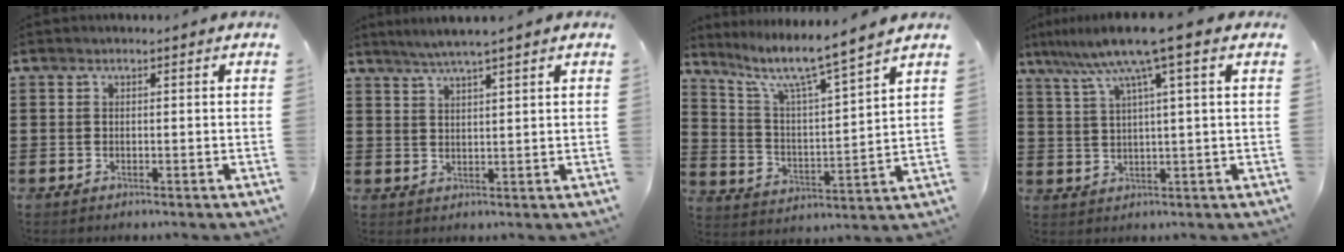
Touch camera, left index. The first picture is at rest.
{"total": 3.3, "force": [2.7, -0.5, 1.9], "torque": [-0.042, -0.007, 0.048]}
{"total": 6.9, "force": [5.8, -0.1, 3.8], "torque": [-0.099, -0.041, 0.090]}
{"total": 8.7, "force": [4.9, -0.2, 7.2], "torque": [-0.152, -0.013, 0.082]}